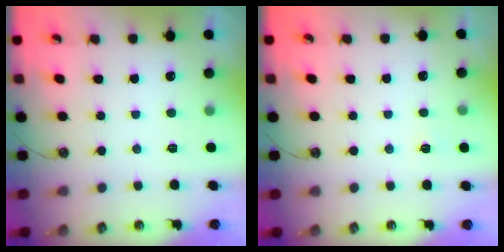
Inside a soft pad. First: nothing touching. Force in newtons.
{"total": 3.3, "press": 3.3, "slide": 0.4}